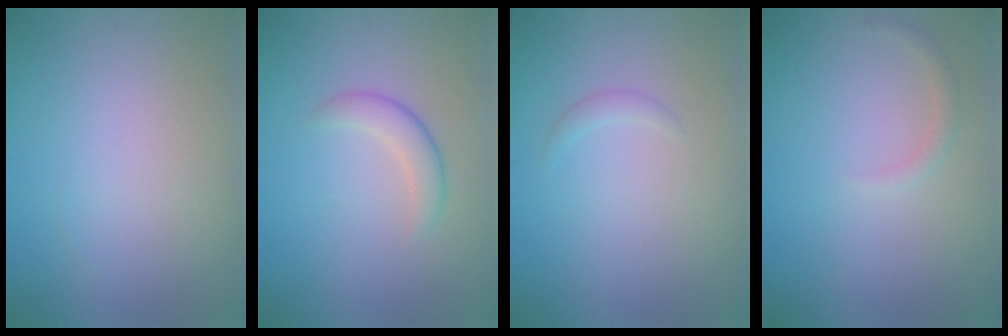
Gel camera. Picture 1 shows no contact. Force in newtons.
{"total": 2.1, "press": 2.1, "slide": 0.1}
{"total": 0.7, "press": 0.7, "slide": 0.1}
{"total": 0.9, "press": 0.9, "slide": 0.0}